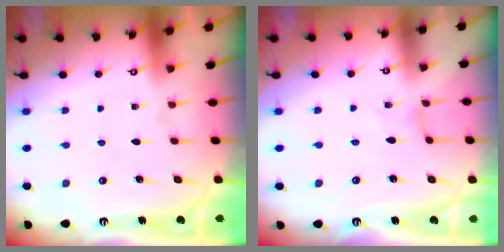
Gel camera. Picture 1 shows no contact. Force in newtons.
{"total": 0.0}